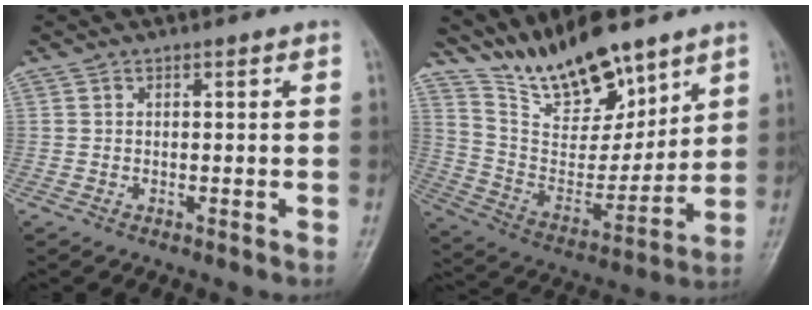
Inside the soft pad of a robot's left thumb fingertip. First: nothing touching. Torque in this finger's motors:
{"motor_torque": [0.48, 0.12, 1.38, -1.40, 0.07]}